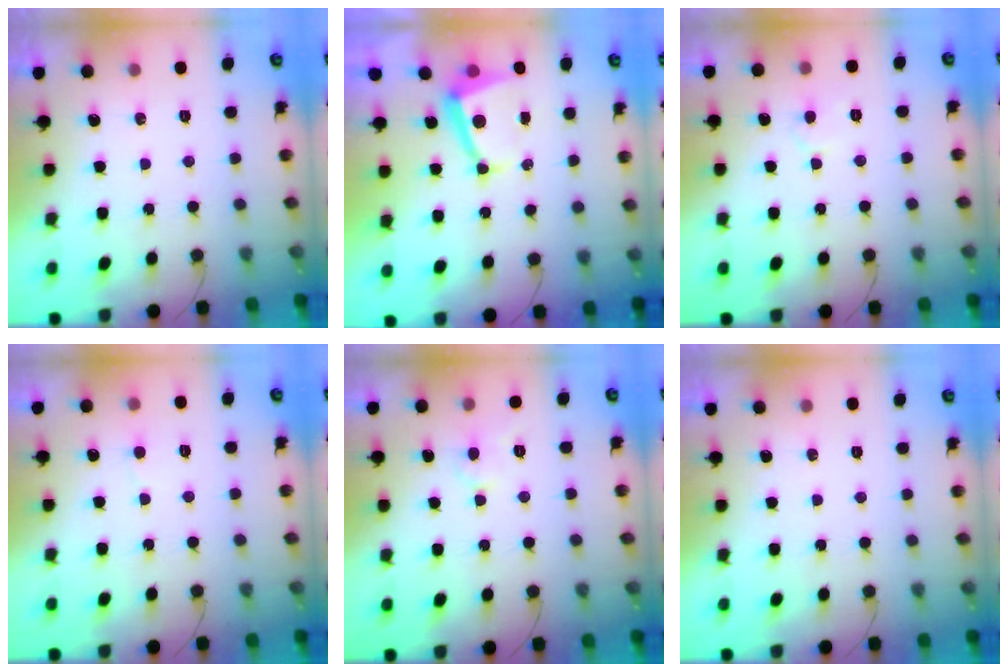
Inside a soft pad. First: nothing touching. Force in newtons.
{"total": 6.2, "press": 6.1, "slide": 0.9}
{"total": 4.4, "press": 4.3, "slide": 0.6}
{"total": 3.7, "press": 3.7, "slide": 0.3}
{"total": 4.6, "press": 4.6, "slide": 0.4}
{"total": 0.0}